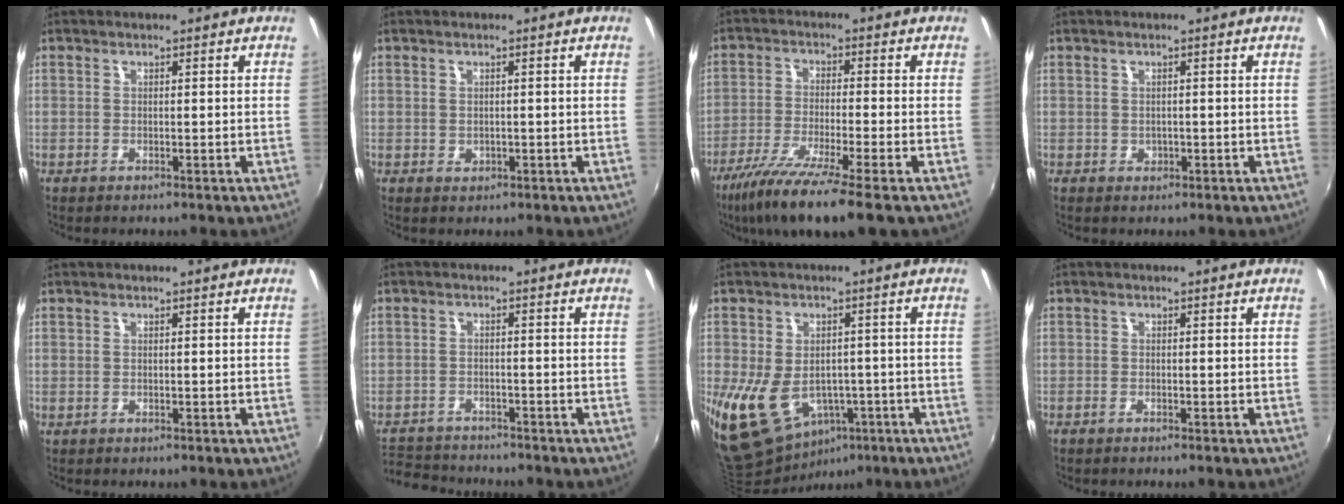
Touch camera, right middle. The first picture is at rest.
{"total": 0.7, "force": [0.1, 0.7, 0.3], "torque": [0.001, 0.001, 0.004]}
{"total": 12.6, "force": [-8.8, 0.5, 9.0], "torque": [-0.190, -0.040, -0.156]}
{"total": 1.1, "force": [0.2, 1.0, 0.4], "torque": [-0.001, 0.002, 0.005]}
{"total": 0.0}
{"total": 7.0, "force": [-6.5, 2.4, 1.1], "torque": [-0.046, 0.006, -0.113]}
{"total": 13.5, "force": [-4.5, 9.8, 8.1], "torque": [-0.191, -0.027, -0.057]}
{"total": 0.6, "force": [-0.6, 0.0, 0.3], "torque": [-0.004, -0.002, -0.013]}